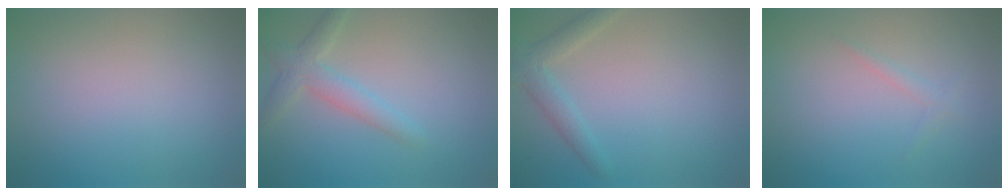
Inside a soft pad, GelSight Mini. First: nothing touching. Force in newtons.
{"total": 2.9, "press": 2.9, "slide": 0.1}
{"total": 2.4, "press": 2.4, "slide": 0.1}
{"total": 0.9, "press": 0.9, "slide": 0.0}